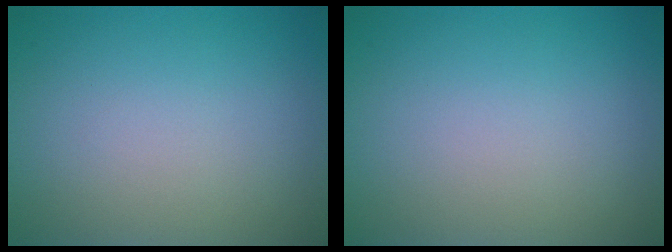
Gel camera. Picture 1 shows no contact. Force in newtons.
{"total": 0.0}